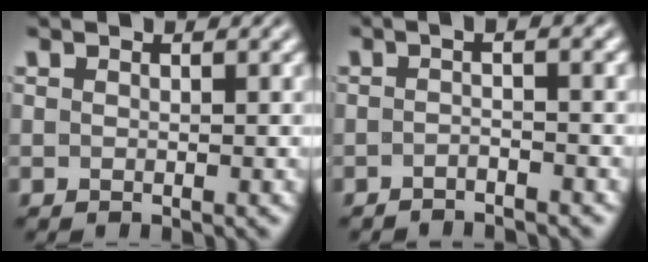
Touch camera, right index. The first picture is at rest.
{"total": 2.3, "force": [-1.5, -0.8, 1.6], "torque": [-0.015, 0.008, -0.031]}